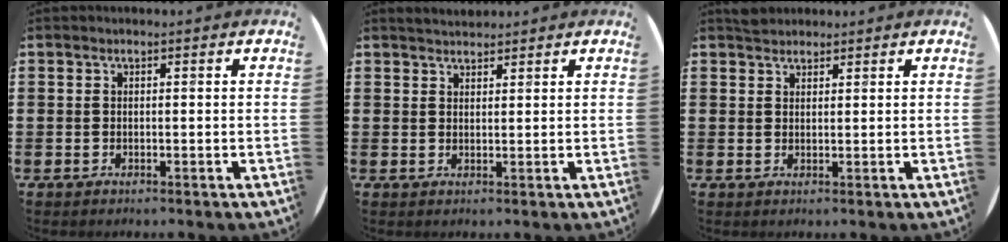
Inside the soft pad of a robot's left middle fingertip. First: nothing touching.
{"total": 2.0, "force": [1.9, 0.4, 0.1], "torque": [-0.005, 0.001, 0.037]}
{"total": 1.7, "force": [1.6, 0.6, 0.0], "torque": [0.006, 0.002, 0.030]}